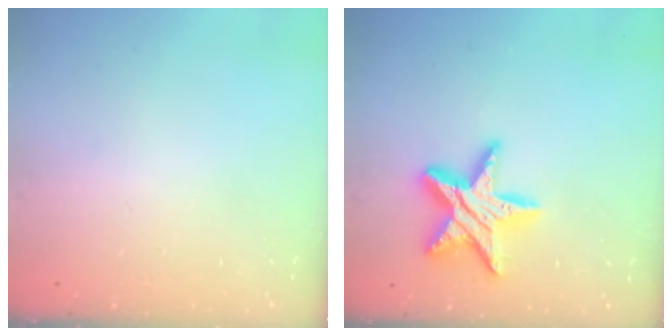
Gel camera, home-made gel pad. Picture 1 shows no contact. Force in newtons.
{"total": 16.5, "press": 16.5, "slide": 1.1}